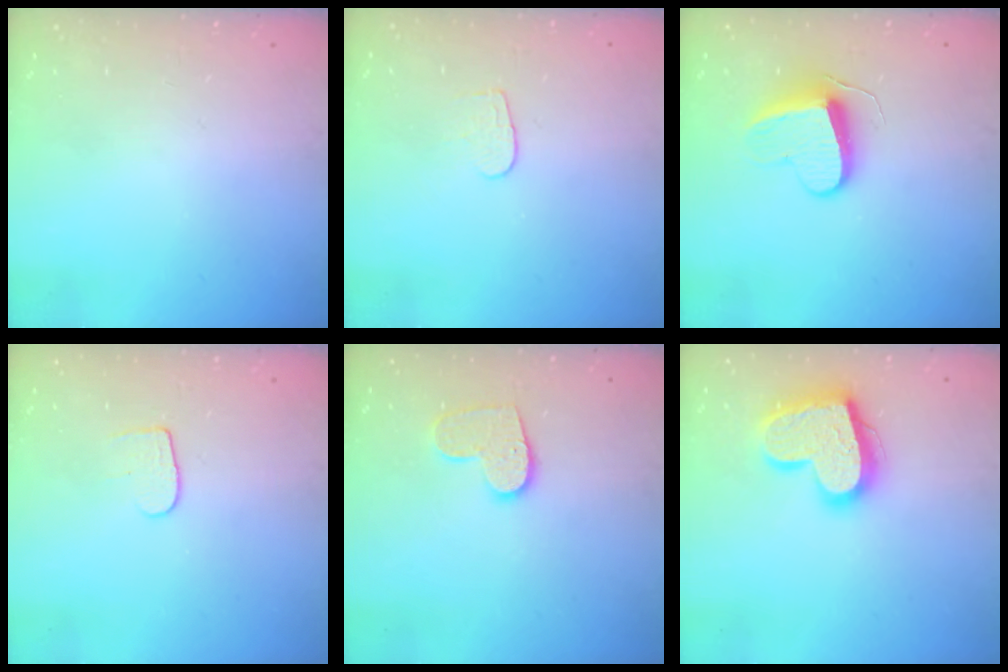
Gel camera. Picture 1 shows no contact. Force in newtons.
{"total": 4.6, "press": 4.6, "slide": 0.2}
{"total": 9.3, "press": 9.3, "slide": 0.1}
{"total": 5.1, "press": 5.1, "slide": 0.4}
{"total": 10.0, "press": 10.0, "slide": 0.6}
{"total": 20.2, "press": 20.2, "slide": 1.5}